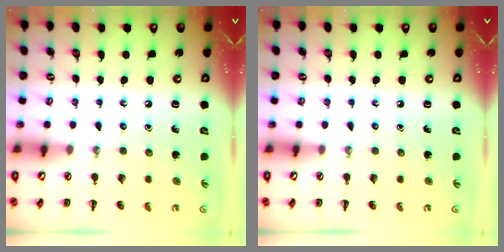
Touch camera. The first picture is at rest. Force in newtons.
{"total": 0.0}